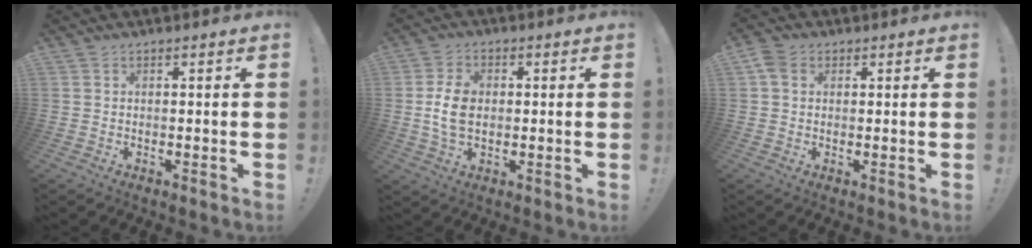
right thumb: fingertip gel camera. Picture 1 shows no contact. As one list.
[{"total": 8.8, "force": [-0.2, 5.8, 6.6], "torque": [-0.135, -0.001, -0.004]}, {"total": 4.4, "force": [1.6, 3.2, 2.5], "torque": [-0.047, 0.006, 0.033]}]